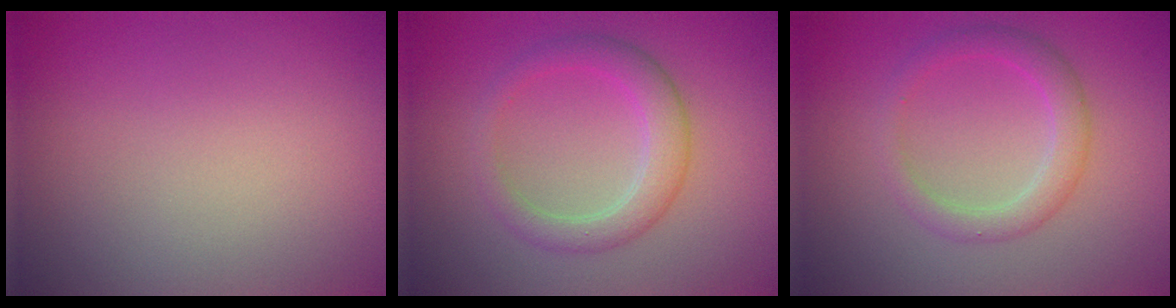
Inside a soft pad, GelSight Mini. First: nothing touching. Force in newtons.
{"total": 3.3, "press": 3.2, "slide": 0.3}
{"total": 2.6, "press": 2.6, "slide": 0.0}